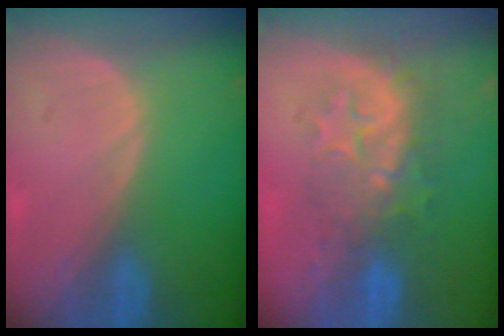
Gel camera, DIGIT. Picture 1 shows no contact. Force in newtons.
{"total": 8.4, "press": 7.9, "slide": 2.7}